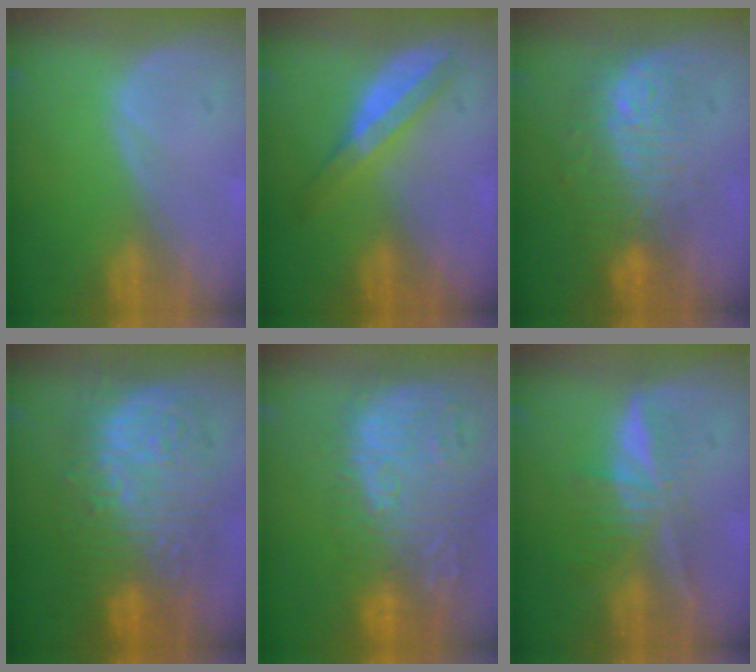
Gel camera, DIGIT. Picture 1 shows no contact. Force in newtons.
{"total": 5.8, "press": 5.2, "slide": 2.6}
{"total": 9.0, "press": 8.4, "slide": 3.2}
{"total": 13.2, "press": 13.2, "slide": 1.4}
{"total": 15.5, "press": 13.1, "slide": 8.3}
{"total": 6.4, "press": 5.7, "slide": 3.1}